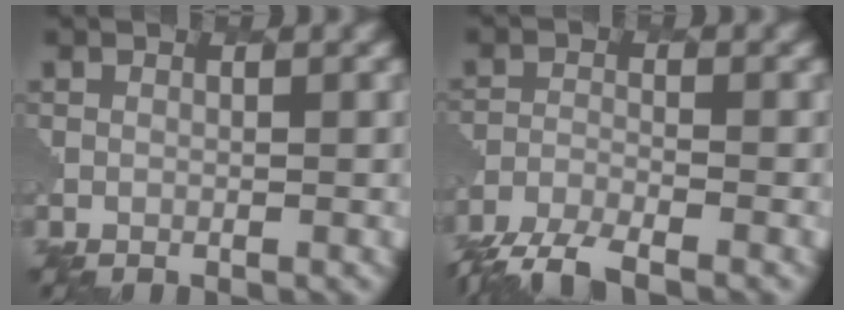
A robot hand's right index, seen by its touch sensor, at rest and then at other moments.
{"total": 6.0, "force": [-5.4, 1.1, 2.4], "torque": [-0.050, -0.019, -0.098]}